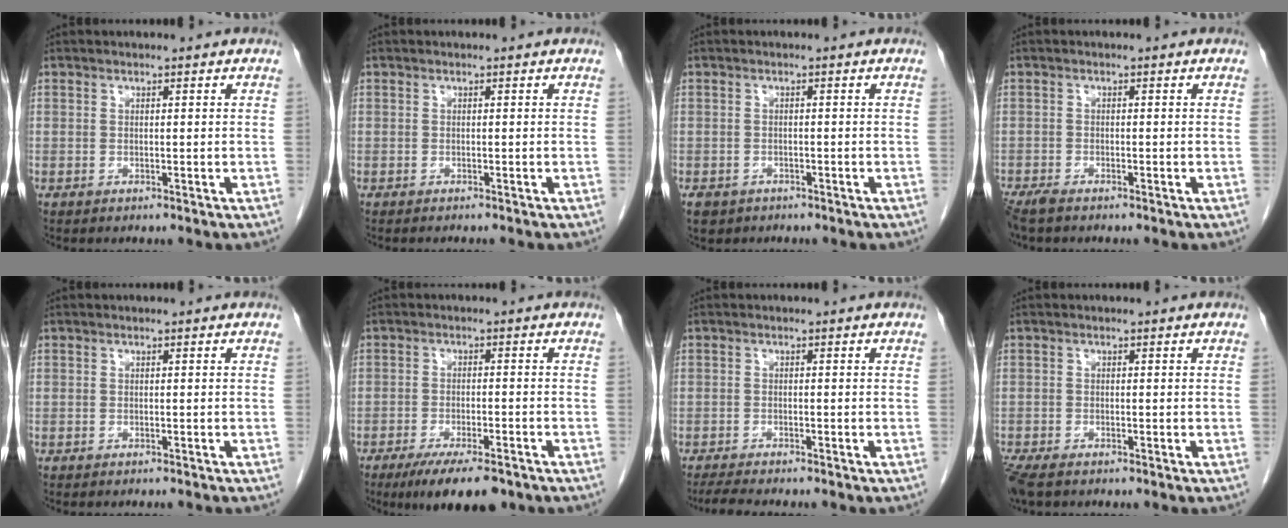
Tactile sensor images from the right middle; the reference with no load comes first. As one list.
[{"total": 1.5, "force": [-1.4, 0.0, 0.6], "torque": [-0.005, 0.000, -0.016]}, {"total": 3.5, "force": [-2.5, 2.3, 0.8], "torque": [-0.014, 0.001, -0.035]}, {"total": 3.0, "force": [-2.4, 0.6, 1.6], "torque": [-0.034, -0.009, -0.044]}, {"total": 2.4, "force": [-2.3, 0.3, 0.7], "torque": [-0.008, -0.004, -0.026]}, {"total": 9.4, "force": [-6.7, 2.2, 6.2], "torque": [-0.096, -0.018, -0.102]}, {"total": 5.1, "force": [-4.5, 0.4, 2.5], "torque": [-0.042, -0.016, -0.069]}, {"total": 3.8, "force": [-2.9, 1.2, 2.1], "torque": [-0.049, -0.013, -0.050]}]